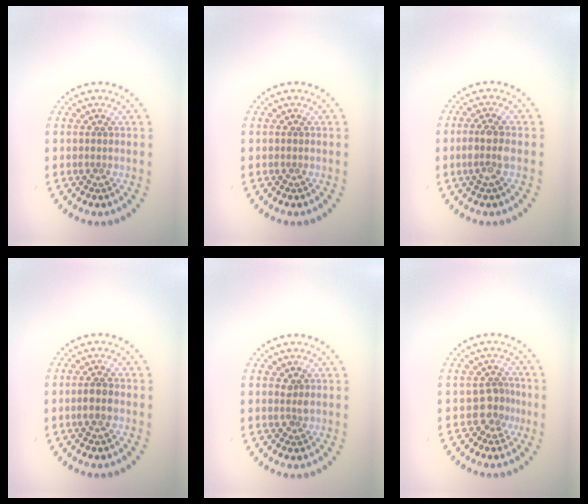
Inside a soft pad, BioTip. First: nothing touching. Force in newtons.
{"total": 0.0}
{"total": 2.3, "press": 2.0, "slide": 1.1}
{"total": 1.8, "press": 1.7, "slide": 0.6}
{"total": 0.9, "press": 0.8, "slide": 0.4}
{"total": 2.2, "press": 1.7, "slide": 1.4}